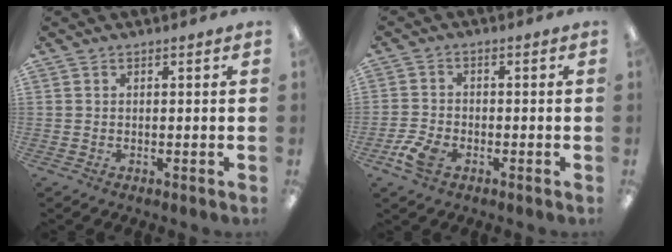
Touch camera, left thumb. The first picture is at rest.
{"total": 5.5, "force": [-2.9, 3.2, 3.5], "torque": [-0.082, 0.007, -0.056]}